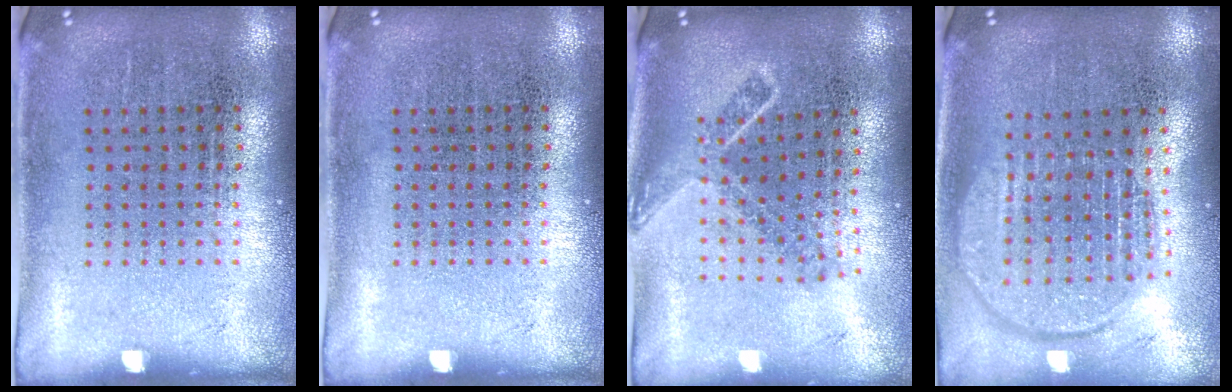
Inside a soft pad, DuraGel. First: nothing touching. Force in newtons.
{"total": 0.0}
{"total": 1.8, "press": 1.4, "slide": 1.2}
{"total": 1.9, "press": 1.7, "slide": 1.0}